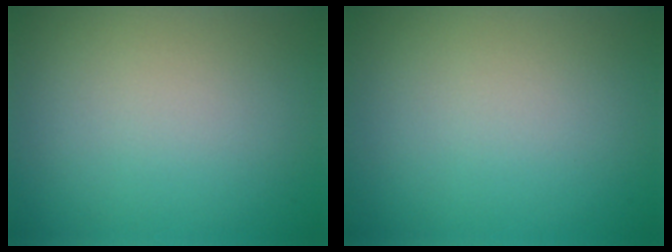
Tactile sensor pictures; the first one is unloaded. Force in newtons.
{"total": 0.0}